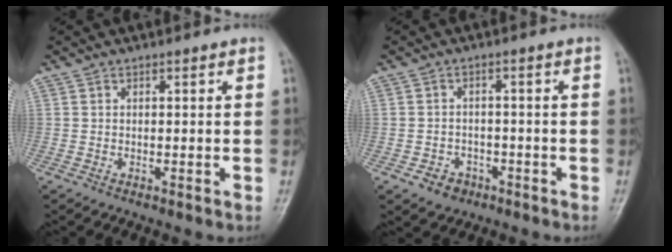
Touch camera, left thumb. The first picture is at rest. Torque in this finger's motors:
{"motor_torque": [-0.40, 0.64, 0.13, 0.00, 0.00]}